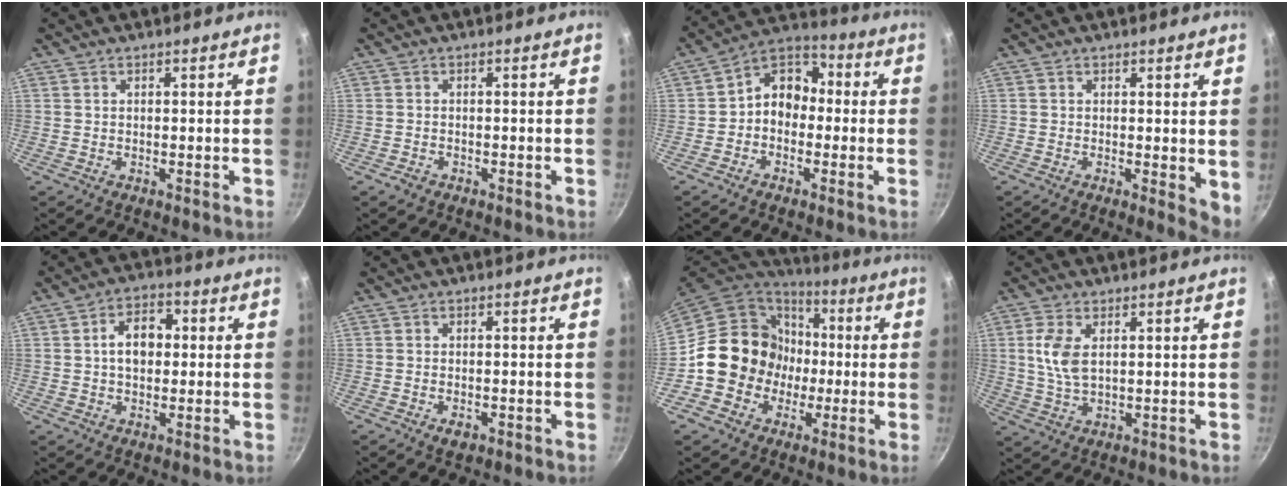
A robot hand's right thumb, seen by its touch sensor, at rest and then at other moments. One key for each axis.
{"total": 1.5, "fx": -1.0, "fy": 0.9, "fz": 0.6, "tx": -0.015, "ty": 0.012, "tz": -0.016}
{"total": 8.9, "fx": -1.1, "fy": 7.1, "fz": 5.3, "tx": -0.045, "ty": 0.040, "tz": -0.042}
{"total": 3.9, "fx": 0.3, "fy": 1.8, "fz": 3.5, "tx": -0.040, "ty": -0.009, "tz": 0.002}
{"total": 7.5, "fx": 0.6, "fy": 5.2, "fz": 5.3, "tx": -0.052, "ty": 0.020, "tz": 0.002}
{"total": 2.3, "fx": -1.1, "fy": 1.3, "fz": 1.6, "tx": -0.027, "ty": 0.005, "tz": -0.017}
{"total": 16.7, "fx": -1.4, "fy": 15.5, "fz": 6.0, "tx": -0.062, "ty": 0.042, "tz": -0.023}
{"total": 6.6, "fx": 1.4, "fy": 3.6, "fz": 5.4, "tx": -0.113, "ty": -0.003, "tz": 0.030}